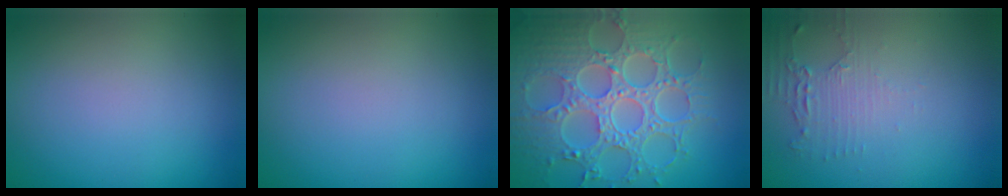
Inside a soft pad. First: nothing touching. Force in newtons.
{"total": 0.0}
{"total": 8.8, "press": 6.4, "slide": 5.9}
{"total": 2.2, "press": 1.8, "slide": 1.2}